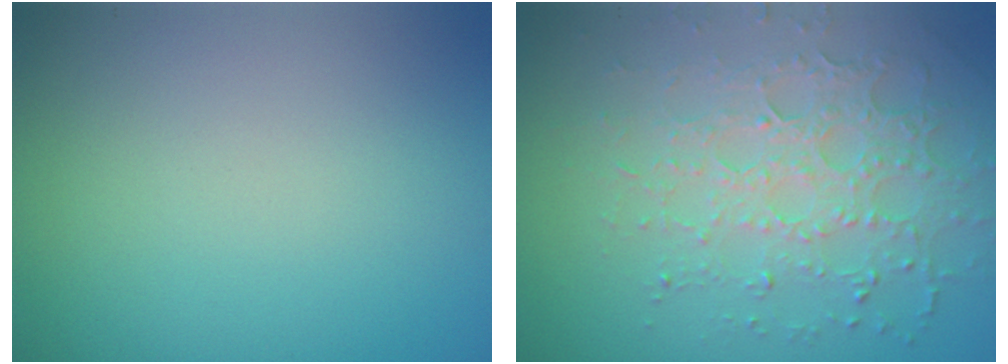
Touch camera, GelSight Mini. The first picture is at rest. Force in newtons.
{"total": 4.6, "press": 4.0, "slide": 2.2}